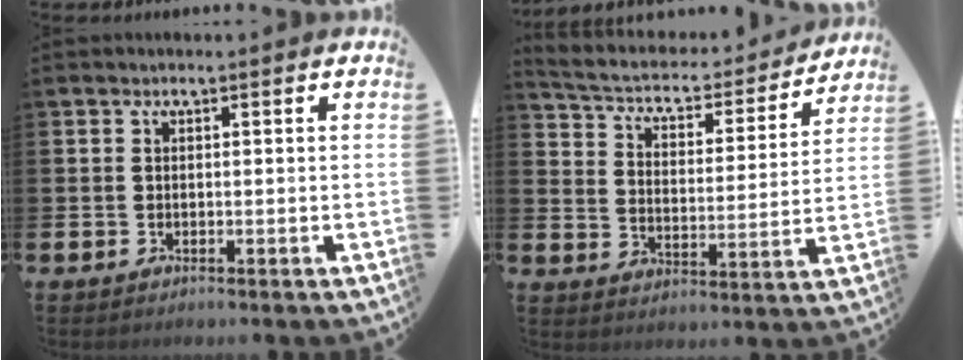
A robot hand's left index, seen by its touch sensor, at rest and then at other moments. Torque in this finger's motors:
{"motor_torque": [0.36, -1.78, 0.20, 0.04]}